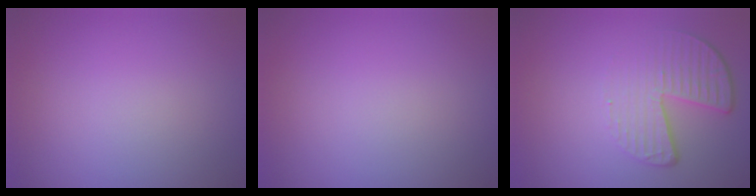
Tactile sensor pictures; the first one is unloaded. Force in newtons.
{"total": 0.0}
{"total": 4.5, "press": 3.0, "slide": 3.3}